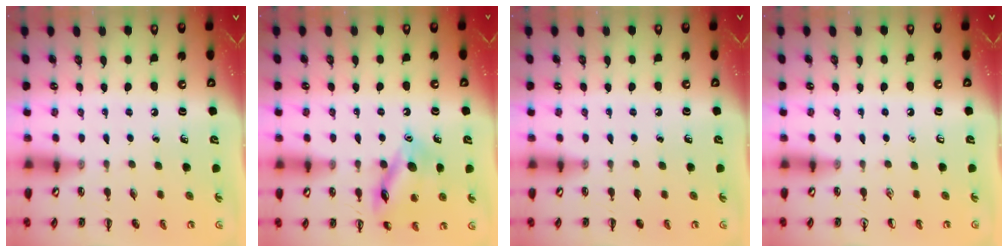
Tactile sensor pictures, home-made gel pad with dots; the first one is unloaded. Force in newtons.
{"total": 14.1, "press": 14.0, "slide": 1.1}
{"total": 0.0}
{"total": 0.0}